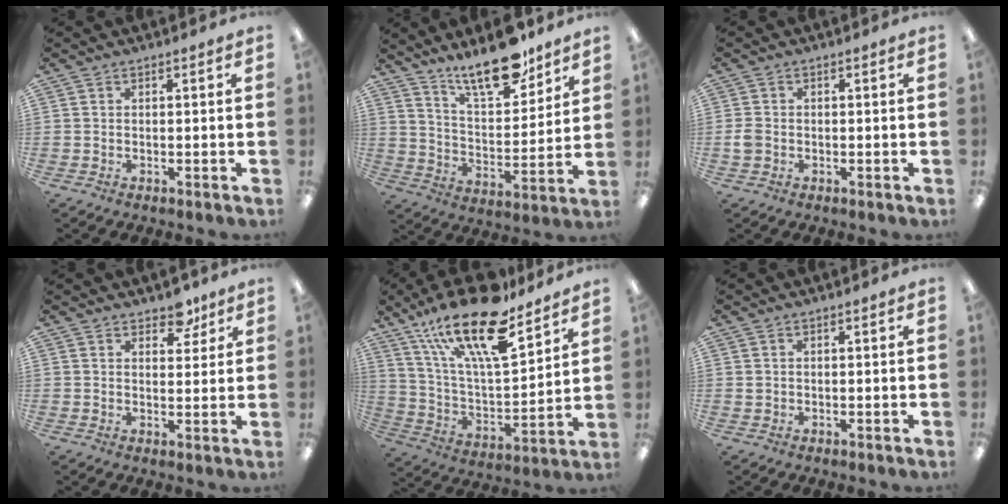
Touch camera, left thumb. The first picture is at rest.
{"total": 16.0, "force": [12.9, 5.0, 8.1], "torque": [-0.129, -0.082, 0.221]}
{"total": 2.1, "force": [-0.5, 1.7, 1.1], "torque": [-0.019, 0.003, -0.009]}
{"total": 5.8, "force": [4.5, 3.0, 2.2], "torque": [-0.005, -0.028, 0.076]}
{"total": 23.8, "force": [16.3, 7.5, 15.7], "torque": [-0.283, -0.097, 0.275]}
{"total": 0.7, "force": [0.3, 0.6, 0.2], "torque": [-0.004, 0.004, 0.004]}